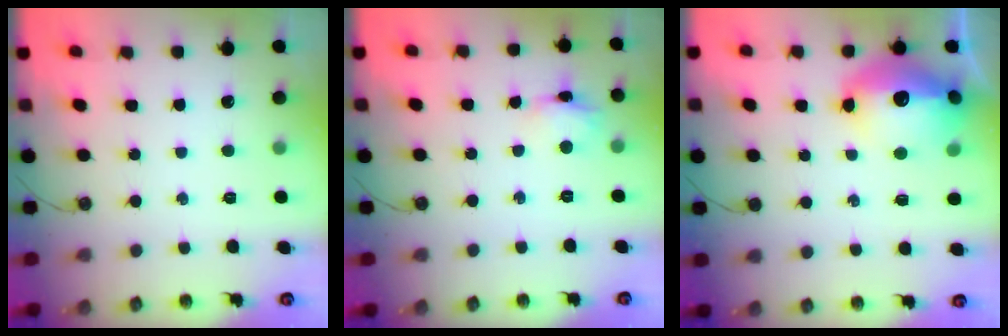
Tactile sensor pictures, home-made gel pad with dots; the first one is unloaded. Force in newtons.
{"total": 6.6, "press": 6.6, "slide": 0.5}
{"total": 18.2, "press": 18.1, "slide": 1.7}